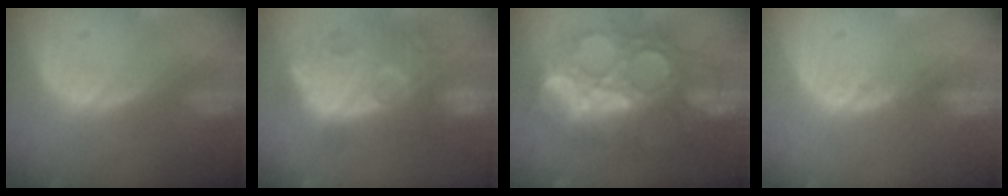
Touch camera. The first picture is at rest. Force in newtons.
{"total": 12.8, "press": 12.2, "slide": 3.9}
{"total": 13.5, "press": 13.4, "slide": 1.5}
{"total": 1.8, "press": 1.5, "slide": 1.0}